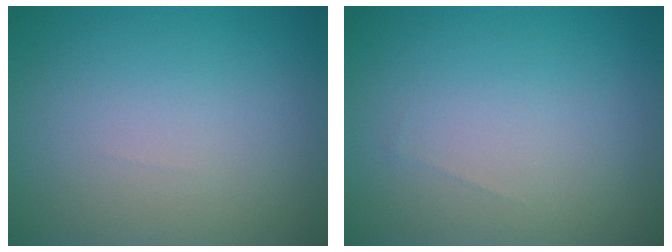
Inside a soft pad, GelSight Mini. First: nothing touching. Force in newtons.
{"total": 0.0}